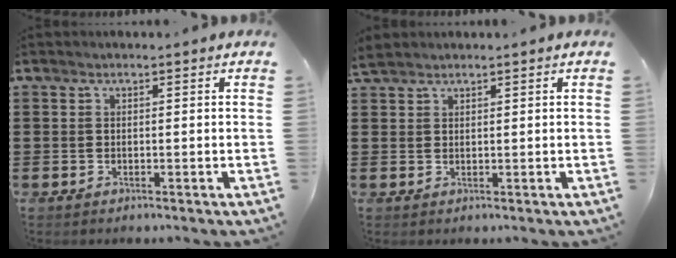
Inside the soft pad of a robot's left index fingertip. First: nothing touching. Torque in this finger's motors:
{"motor_torque": [2.14, 0.00, 0.84, 0.21]}